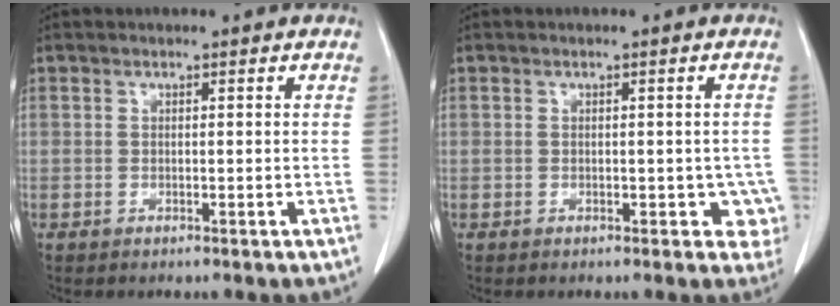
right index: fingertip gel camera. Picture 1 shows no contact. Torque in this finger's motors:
{"motor_torque": [0.12, 0.07, -0.03, 0.01]}